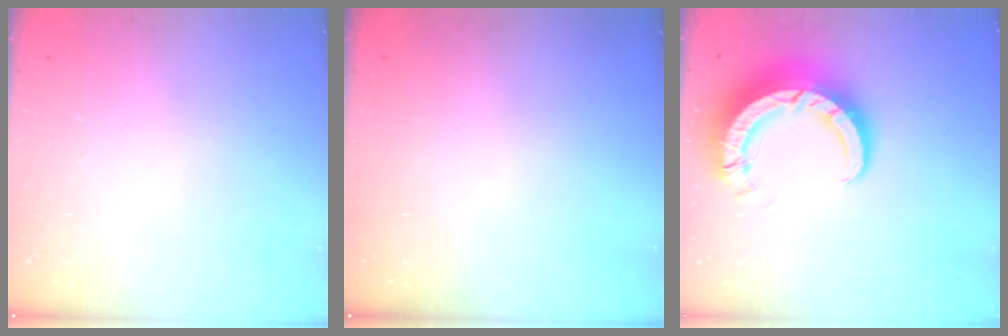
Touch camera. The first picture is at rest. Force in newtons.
{"total": 0.0}
{"total": 11.5, "press": 11.5, "slide": 1.1}